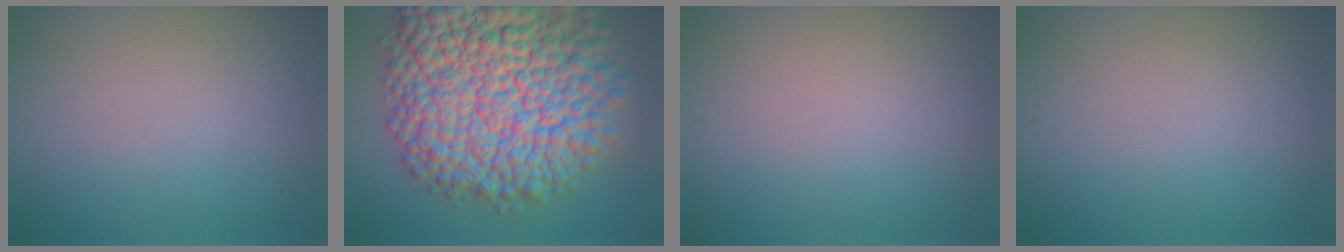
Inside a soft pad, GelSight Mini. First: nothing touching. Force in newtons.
{"total": 16.9, "press": 16.9, "slide": 0.7}
{"total": 0.0}
{"total": 0.0}